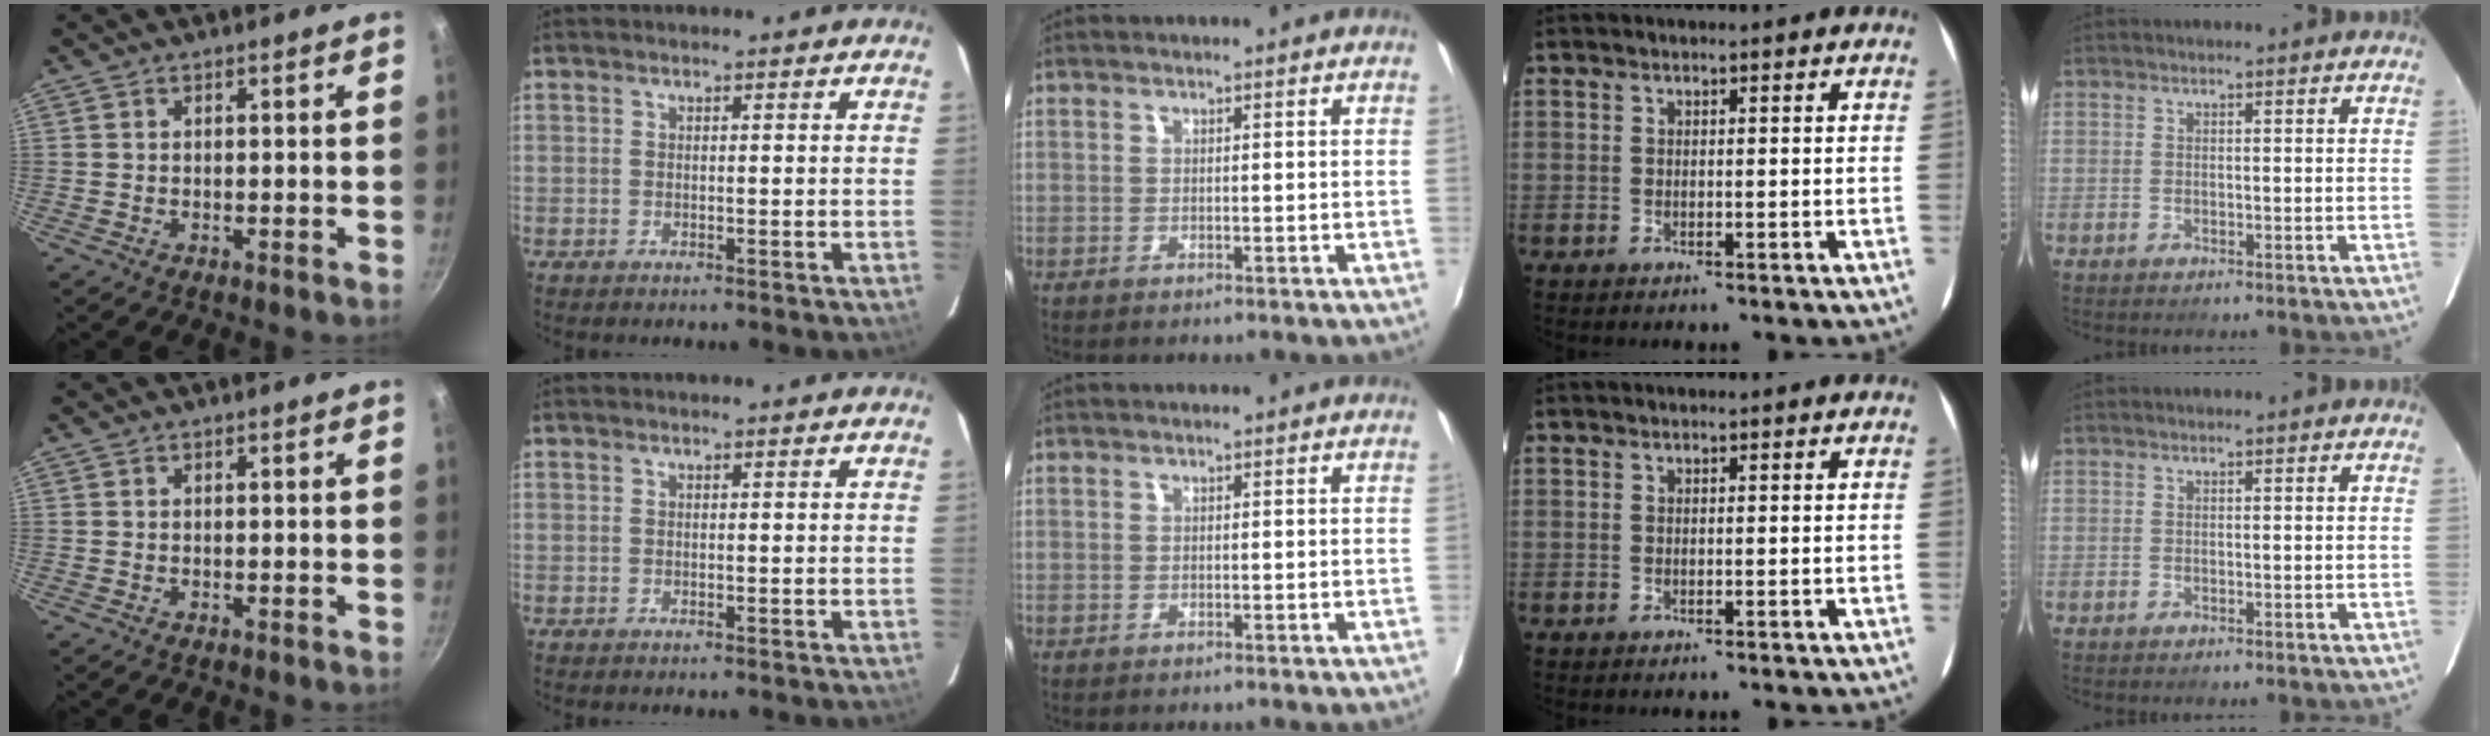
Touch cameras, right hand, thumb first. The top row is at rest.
{}